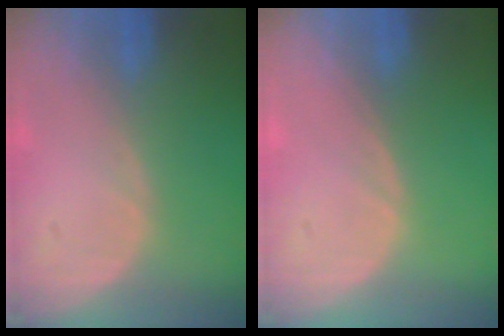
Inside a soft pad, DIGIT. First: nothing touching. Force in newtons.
{"total": 0.0}